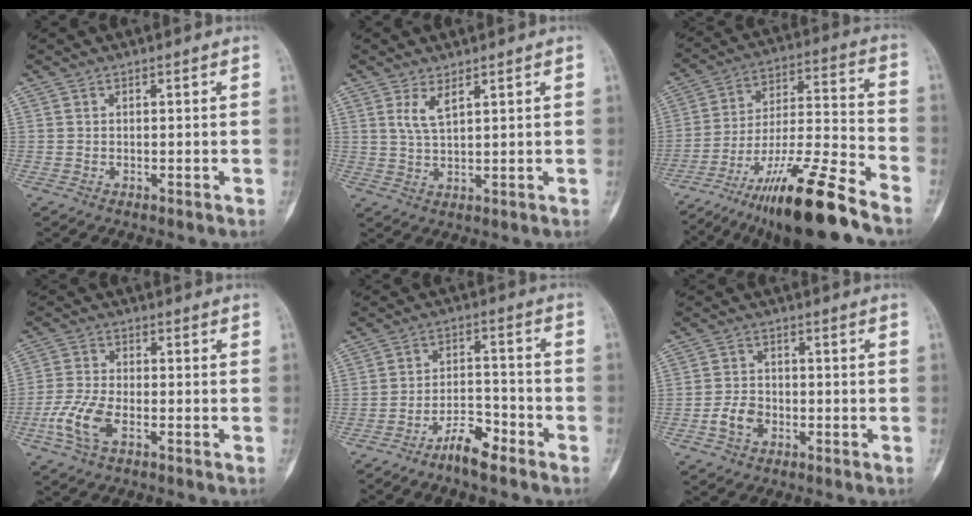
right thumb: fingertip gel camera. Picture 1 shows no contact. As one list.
[{"total": 3.7, "force": [1.9, 1.2, 2.9], "torque": [-0.061, -0.012, 0.046]}, {"total": 20.8, "force": [-15.0, 2.7, 14.2], "torque": [-0.255, 0.065, -0.260]}, {"total": 7.4, "force": [-3.1, 3.4, 5.9], "torque": [-0.141, 0.011, -0.064]}, {"total": 6.7, "force": [-5.2, 1.9, 3.9], "torque": [-0.063, 0.043, -0.096]}, {"total": 4.7, "force": [-1.8, 3.4, 2.8], "torque": [-0.044, 0.015, -0.036]}]